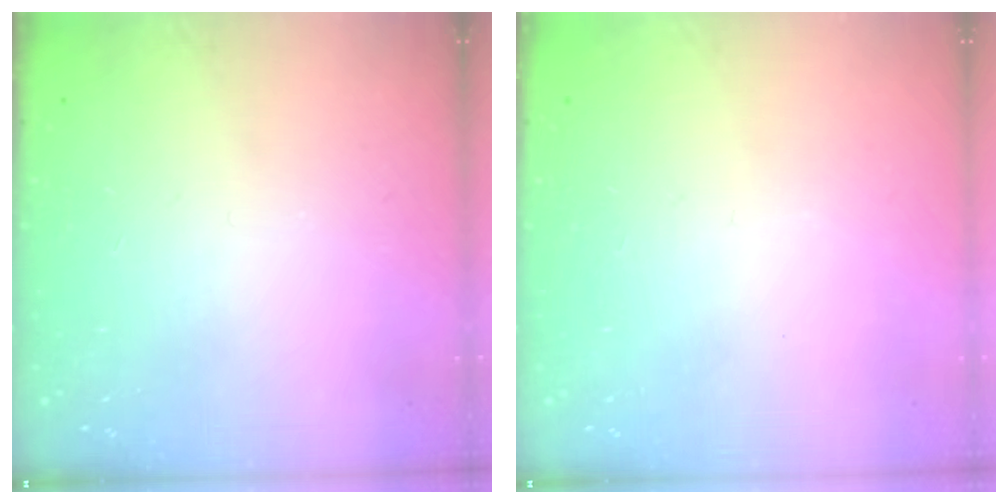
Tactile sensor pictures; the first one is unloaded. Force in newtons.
{"total": 0.0}